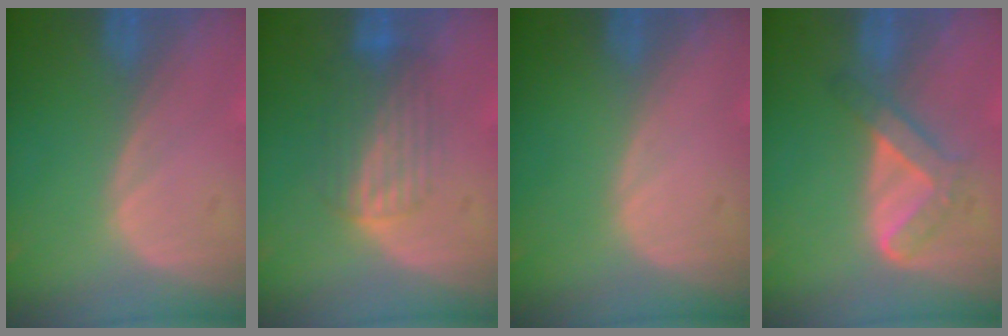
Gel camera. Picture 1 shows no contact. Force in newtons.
{"total": 6.8, "press": 5.7, "slide": 3.7}
{"total": 0.0}
{"total": 4.6, "press": 4.6, "slide": 0.6}